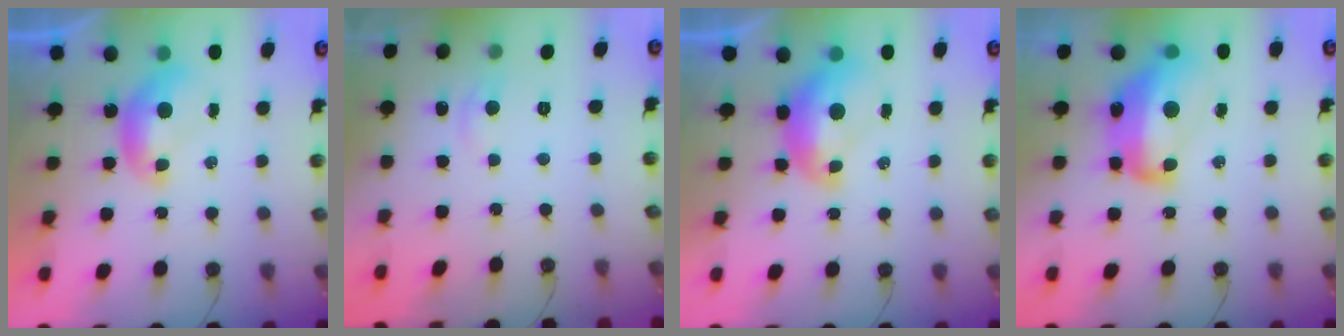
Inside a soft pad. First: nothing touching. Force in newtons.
{"total": 0.7, "press": 0.3, "slide": 0.7}
{"total": 2.3, "press": 2.2, "slide": 0.7}
{"total": 11.4, "press": 11.2, "slide": 1.8}